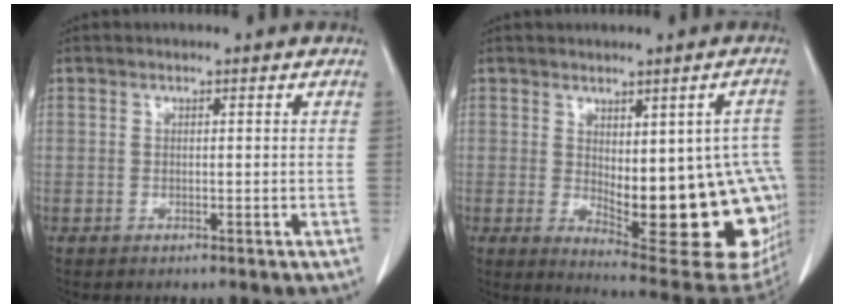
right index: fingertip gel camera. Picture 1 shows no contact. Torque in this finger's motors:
{"motor_torque": [1.72, -0.42, 0.41, 0.07]}